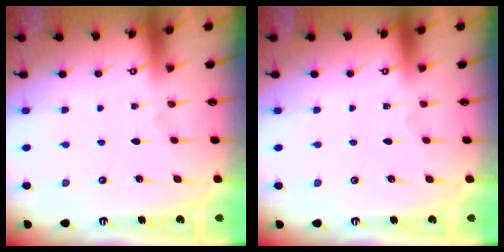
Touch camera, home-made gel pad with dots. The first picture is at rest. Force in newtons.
{"total": 0.0}